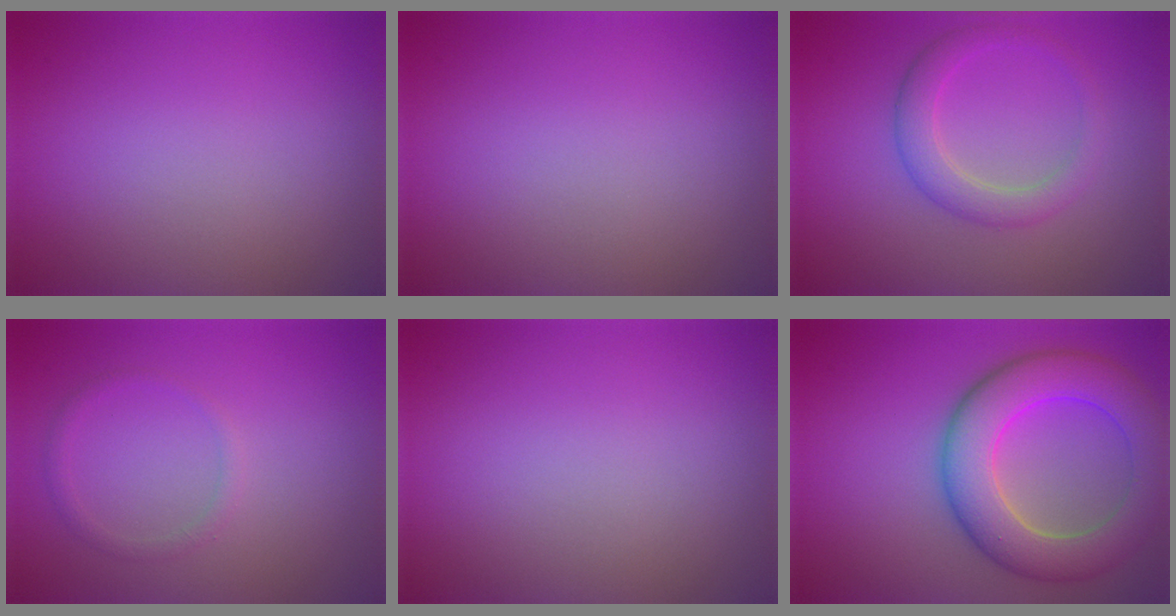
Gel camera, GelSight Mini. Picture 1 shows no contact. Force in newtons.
{"total": 0.0}
{"total": 3.0, "press": 3.0, "slide": 0.2}
{"total": 1.1, "press": 1.1, "slide": 0.0}
{"total": 0.0}
{"total": 8.2, "press": 8.1, "slide": 0.3}